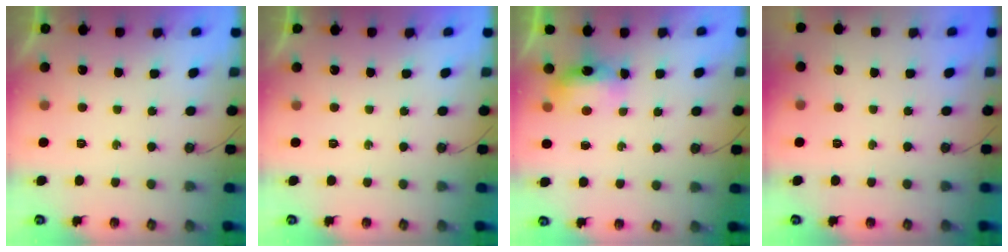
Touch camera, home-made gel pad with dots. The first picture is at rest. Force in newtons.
{"total": 0.0}
{"total": 6.4, "press": 6.4, "slide": 0.2}
{"total": 0.0}